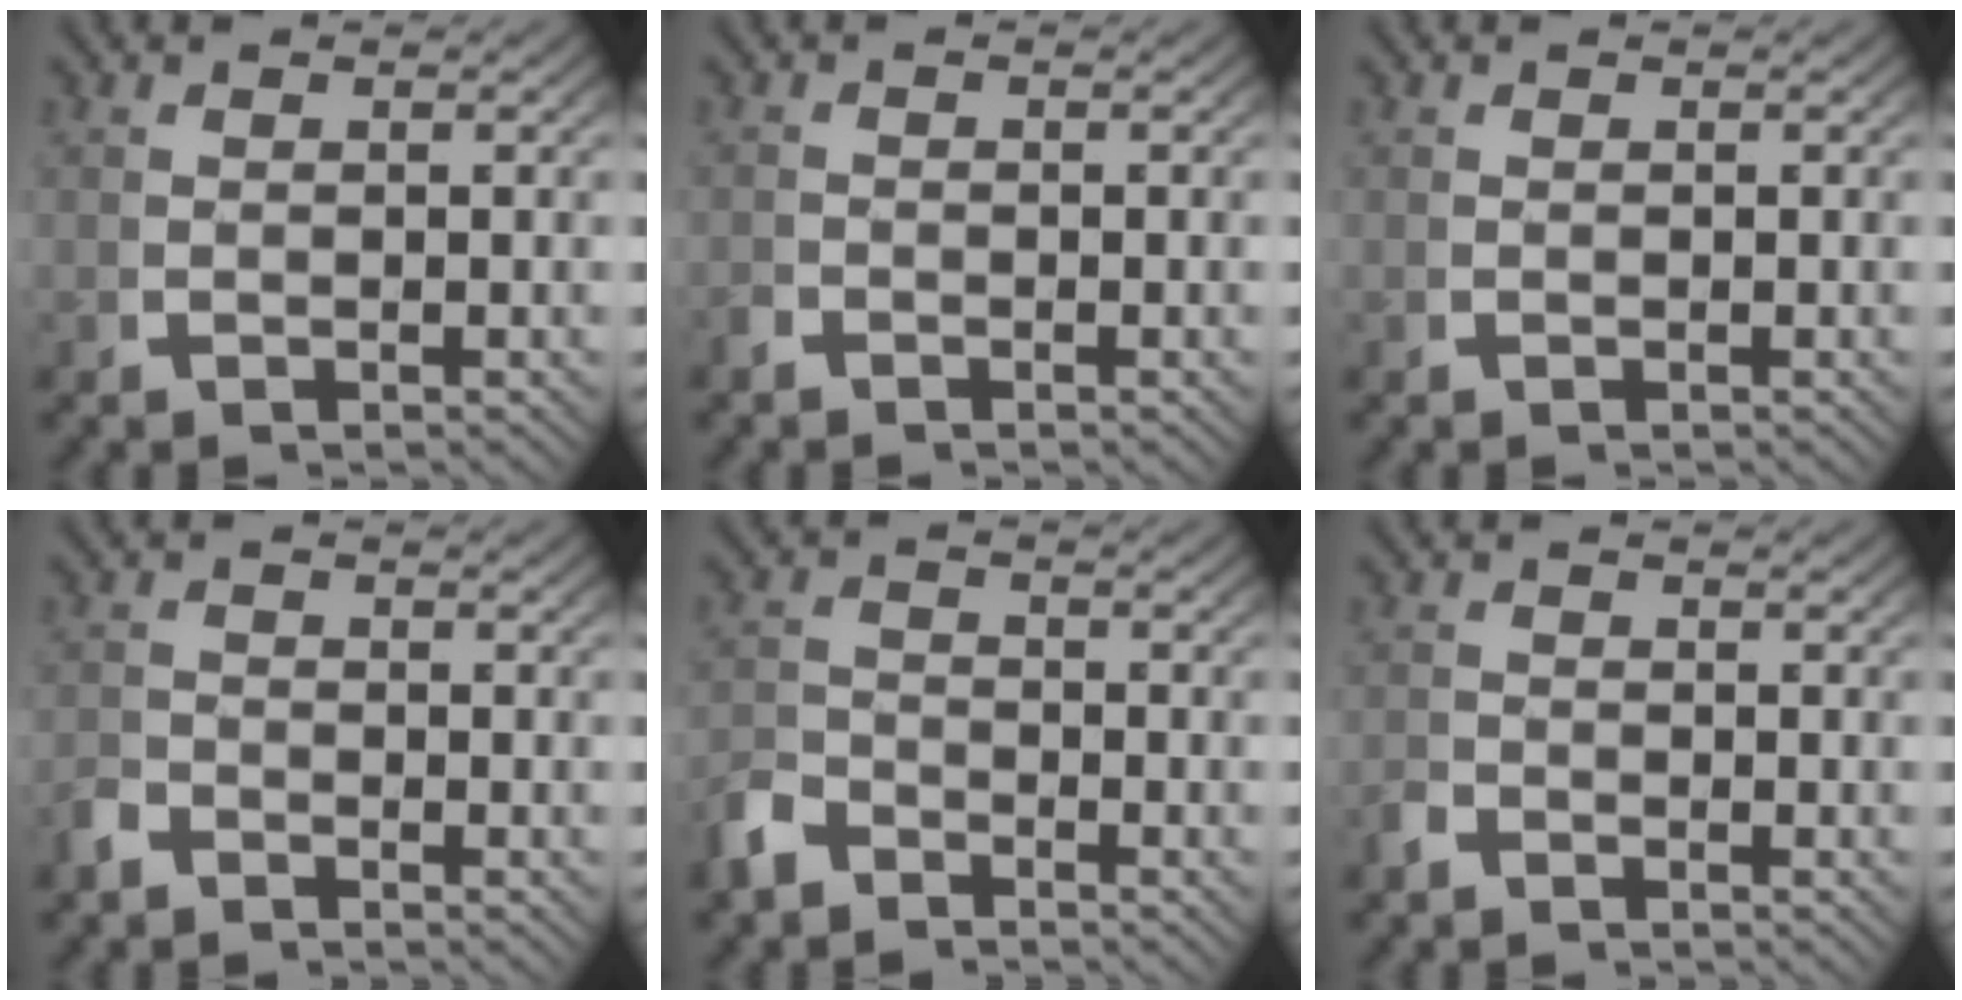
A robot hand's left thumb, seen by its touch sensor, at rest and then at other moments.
{"total": 0.7, "force": [-0.7, 0.0, 0.0], "torque": [0.004, 0.002, -0.017]}
{"total": 0.0}
{"total": 1.3, "force": [-1.3, 0.2, 0.2], "torque": [-0.001, -0.002, -0.028]}
{"total": 2.6, "force": [-2.4, 1.0, 0.6], "torque": [-0.013, -0.007, -0.045]}
{"total": 1.0, "force": [-1.0, 0.1, 0.1], "torque": [0.002, 0.001, -0.024]}